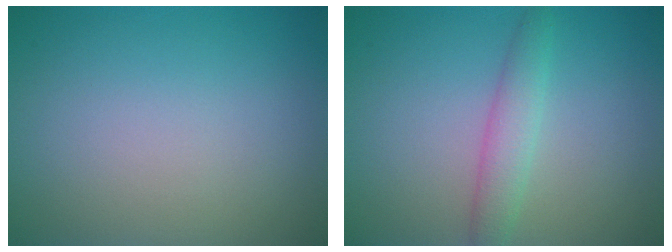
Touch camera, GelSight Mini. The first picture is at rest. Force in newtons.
{"total": 2.5, "press": 2.5, "slide": 0.1}